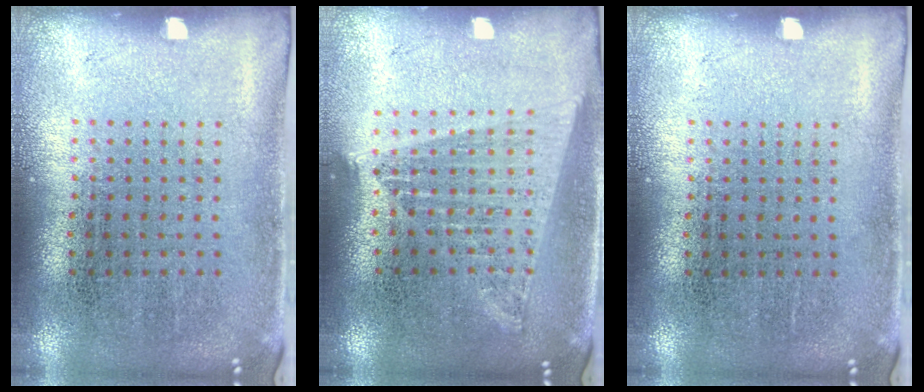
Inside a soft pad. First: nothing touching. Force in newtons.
{"total": 1.7, "press": 1.5, "slide": 0.8}
{"total": 0.0}